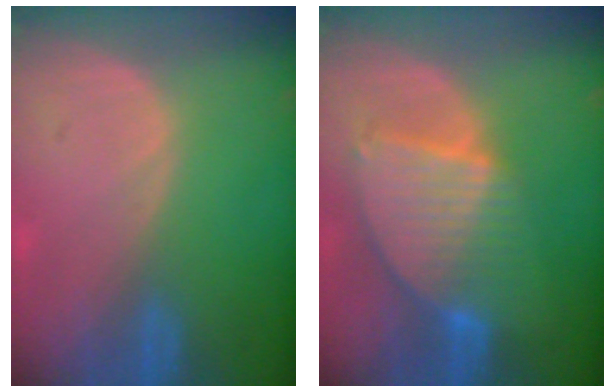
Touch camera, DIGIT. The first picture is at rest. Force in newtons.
{"total": 8.5, "press": 7.5, "slide": 4.0}